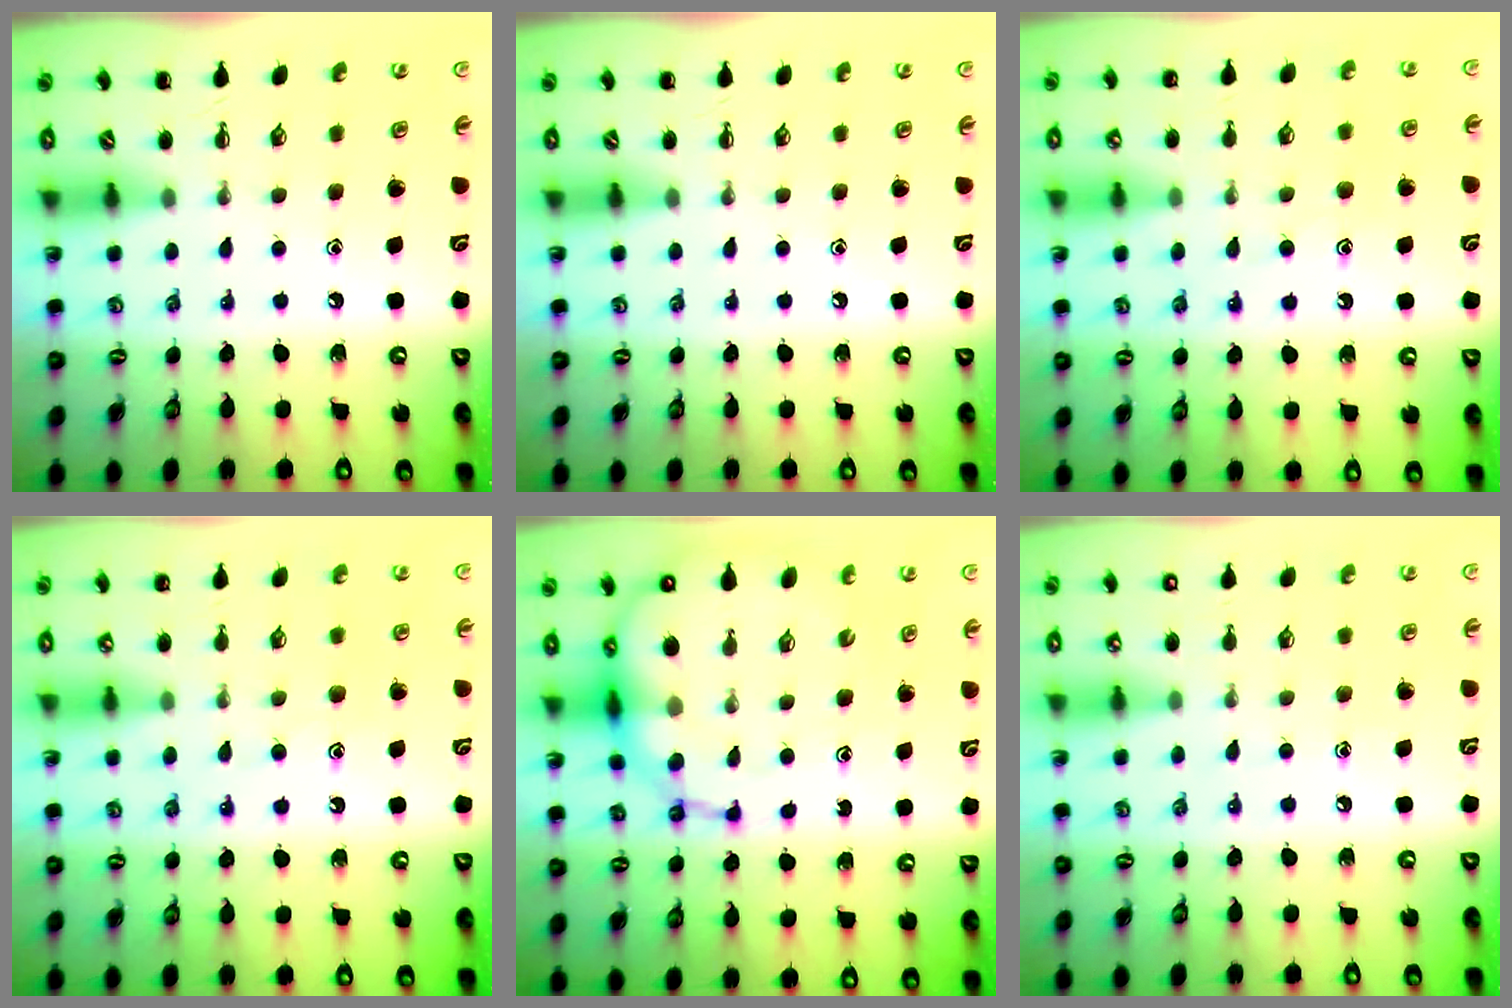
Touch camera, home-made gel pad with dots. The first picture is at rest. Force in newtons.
{"total": 0.0}
{"total": 10.6, "press": 10.6, "slide": 0.7}
{"total": 10.6, "press": 10.6, "slide": 0.7}
{"total": 18.1, "press": 17.5, "slide": 4.5}
{"total": 7.3, "press": 7.1, "slide": 1.8}